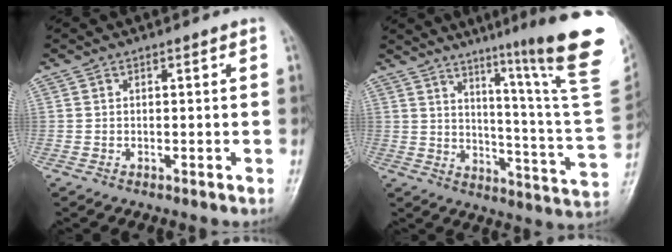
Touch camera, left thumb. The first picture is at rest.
{"total": 23.9, "force": [15.0, 0.3, 18.6], "torque": [-0.237, -0.105, 0.205]}